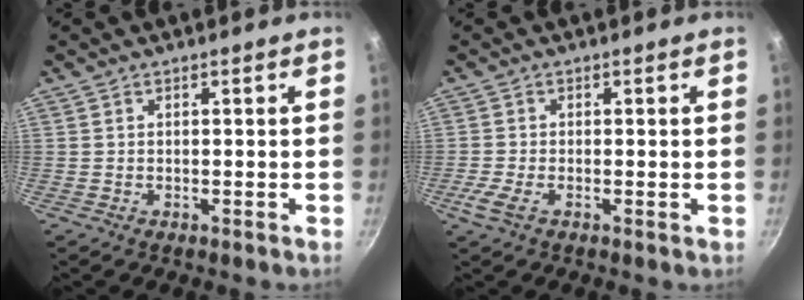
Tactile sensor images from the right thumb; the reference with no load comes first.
{"total": 2.9, "force": [-1.1, 1.0, 2.4], "torque": [-0.057, -0.002, -0.028]}